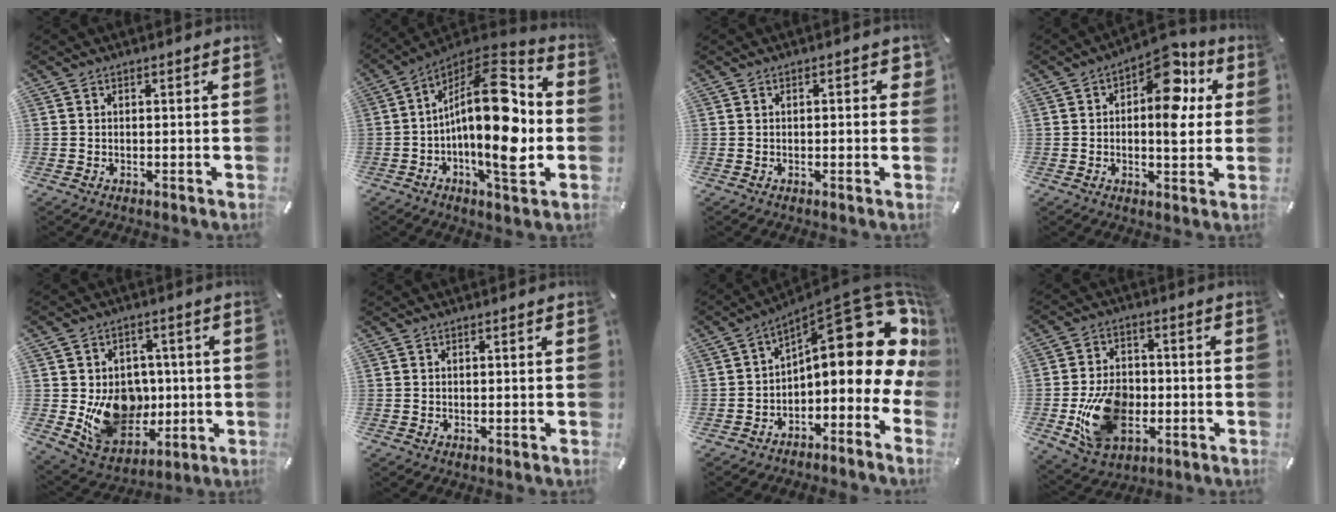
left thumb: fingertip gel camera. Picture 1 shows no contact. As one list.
[{"total": 22.5, "force": [-2.0, 9.2, 20.5], "torque": [-0.361, 0.000, -0.035]}, {"total": 2.1, "force": [0.0, 1.0, 1.8], "torque": [-0.018, 0.001, -0.005]}, {"total": 12.8, "force": [4.2, 6.8, 10.0], "torque": [-0.123, -0.031, 0.067]}, {"total": 15.4, "force": [-1.4, 13.4, 7.5], "torque": [-0.117, 0.001, -0.006]}, {"total": 0.0}, {"total": 20.6, "force": [7.8, 9.5, 16.6], "torque": [-0.195, -0.072, 0.127]}, {"total": 15.0, "force": [-3.2, 10.9, 9.8], "torque": [-0.193, 0.002, -0.055]}]